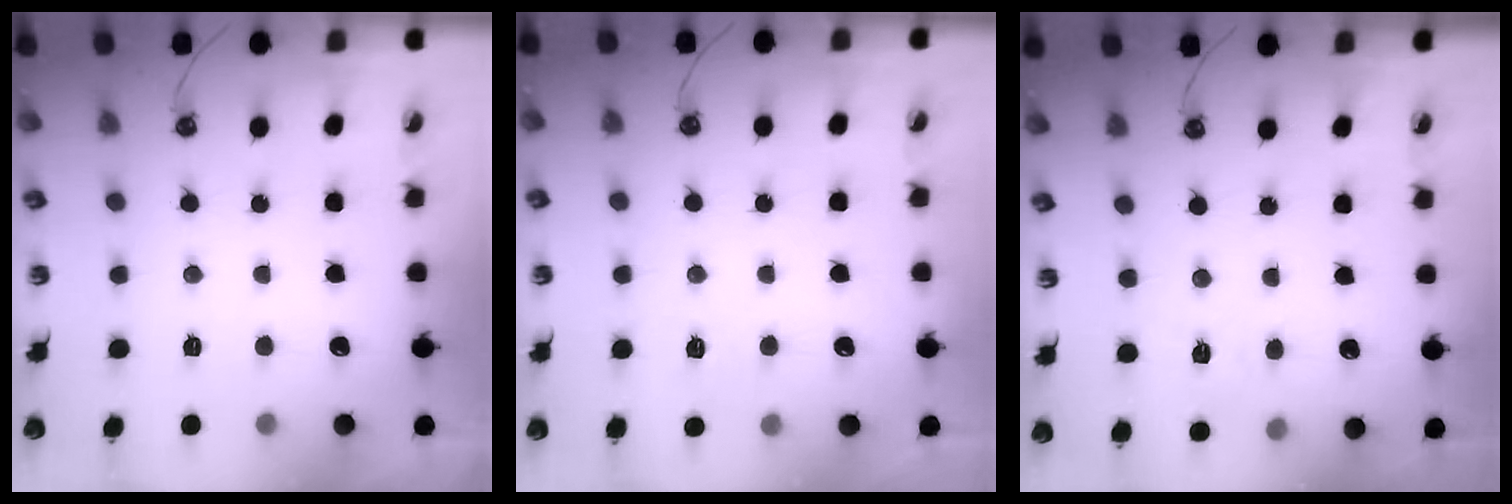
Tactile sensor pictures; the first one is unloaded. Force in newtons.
{"total": 5.3, "press": 5.2, "slide": 0.5}
{"total": 5.3, "press": 5.2, "slide": 0.7}